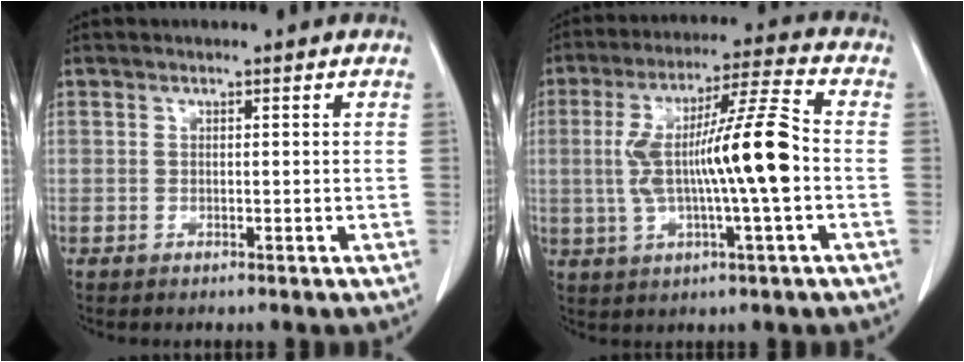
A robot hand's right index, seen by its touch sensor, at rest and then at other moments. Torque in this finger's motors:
{"motor_torque": [1.59, -0.36, 0.74, 0.21]}